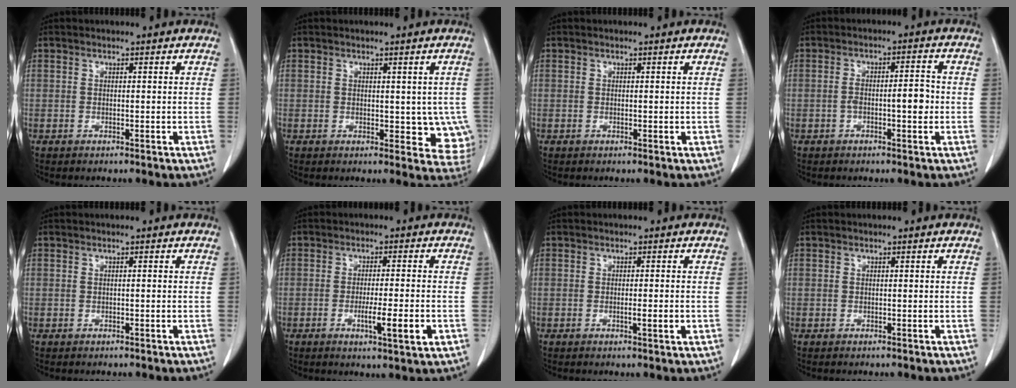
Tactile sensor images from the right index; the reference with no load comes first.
{"total": 6.2, "force": [0.1, 3.7, 5.0], "torque": [-0.025, -0.006, 0.005]}
{"total": 0.5, "force": [0.0, 0.2, 0.5], "torque": [-0.009, -0.001, 0.003]}
{"total": 4.6, "force": [-0.9, 1.2, 4.4], "torque": [-0.078, 0.014, -0.012]}
{"total": 0.0}
{"total": 6.1, "force": [-2.0, 0.2, 5.8], "torque": [-0.094, -0.011, -0.029]}
{"total": 1.9, "force": [-0.4, 0.1, 1.9], "torque": [-0.031, -0.003, -0.006]}
{"total": 0.0}